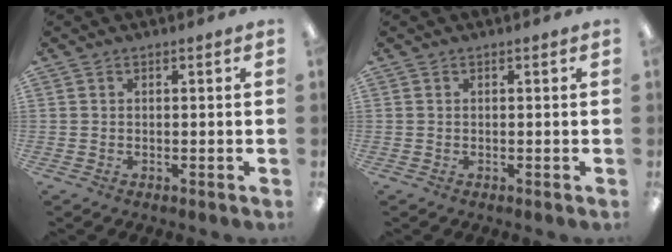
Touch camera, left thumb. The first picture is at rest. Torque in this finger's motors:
{"motor_torque": [0.00, 0.00, 0.00, 0.00, 0.00]}